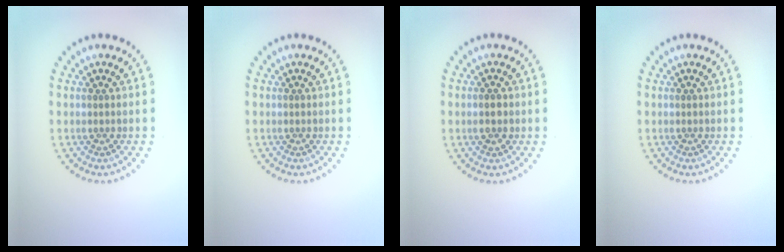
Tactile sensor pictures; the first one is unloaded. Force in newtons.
{"total": 0.0}
{"total": 1.9, "press": 1.9, "slide": 0.1}
{"total": 0.0}